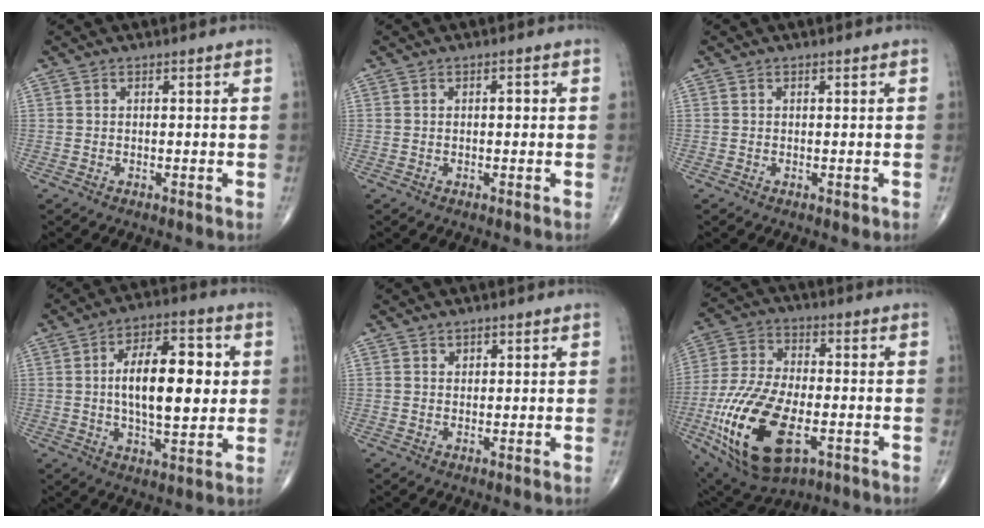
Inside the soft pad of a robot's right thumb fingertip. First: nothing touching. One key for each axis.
{"total": 1.4, "fx": 0.1, "fy": 0.7, "fz": 1.2, "tx": -0.015, "ty": 0.004, "tz": 0.001}
{"total": 0.5, "fx": 0.0, "fy": 0.4, "fz": 0.4, "tx": -0.004, "ty": -0.001, "tz": 0.001}
{"total": 16.5, "fx": 1.7, "fy": 7.4, "fz": 14.6, "tx": -0.209, "ty": 0.007, "tz": 0.024}
{"total": 1.2, "fx": 0.8, "fy": 0.8, "fz": 0.3, "tx": 0.006, "ty": -0.005, "tz": 0.011}
{"total": 21.9, "fx": -7.0, "fy": 10.8, "fz": 17.8, "tx": -0.364, "ty": 0.006, "tz": -0.112}